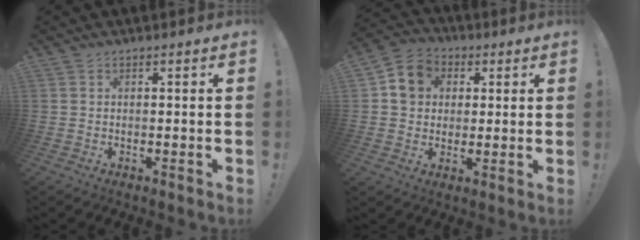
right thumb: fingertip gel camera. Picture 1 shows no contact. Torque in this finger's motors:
{"motor_torque": [0.32, 0.27, 0.05, 0.15, 0.05]}